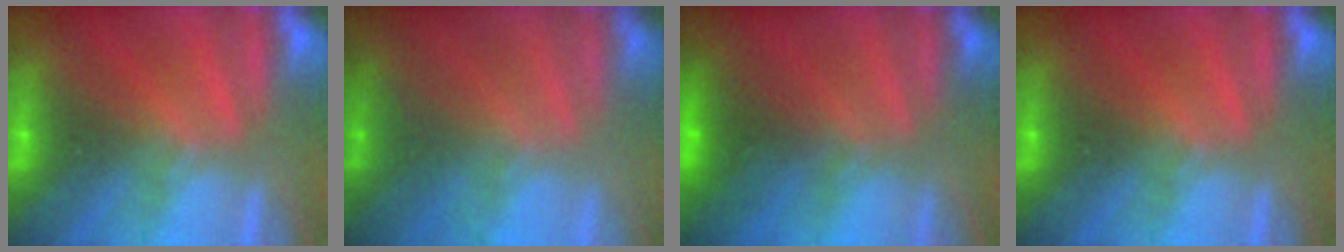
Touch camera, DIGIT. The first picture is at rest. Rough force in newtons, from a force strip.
{"total": 1.1}
{"total": 7.3}
{"total": 0.0}